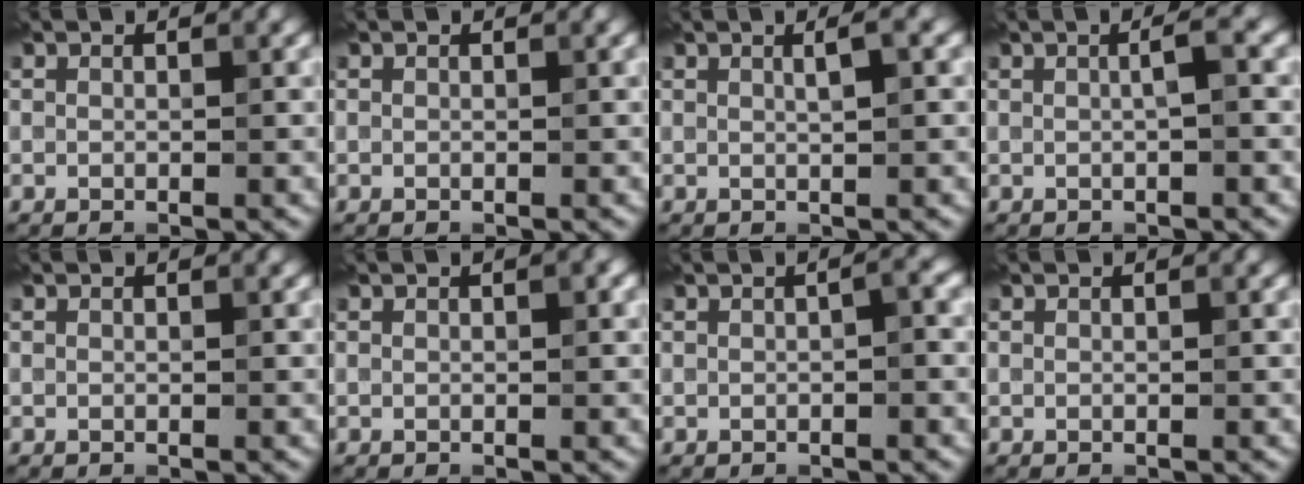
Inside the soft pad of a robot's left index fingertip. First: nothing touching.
{"total": 0.0}
{"total": 1.7, "force": [0.5, 0.4, 1.6], "torque": [-0.021, 0.005, 0.005]}
{"total": 1.9, "force": [0.2, 0.4, 1.8], "torque": [-0.027, 0.008, 0.000]}
{"total": 0.0}
{"total": 0.7, "force": [0.2, 0.2, 0.6], "torque": [-0.007, 0.003, 0.004]}
{"total": 1.4, "force": [-0.1, 0.2, 1.4], "torque": [-0.022, 0.007, -0.001]}
{"total": 0.0}